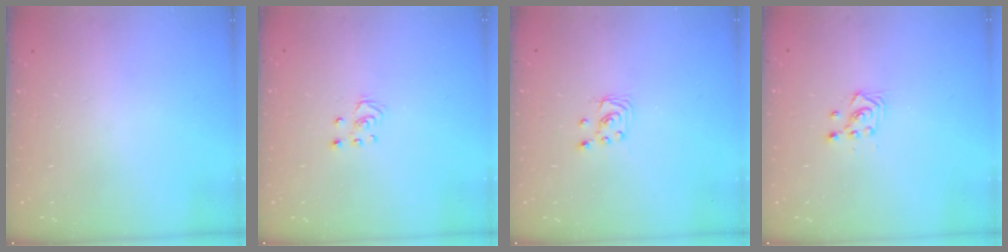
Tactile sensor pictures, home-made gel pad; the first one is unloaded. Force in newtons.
{"total": 2.5, "press": 2.5, "slide": 0.2}
{"total": 2.2, "press": 2.2, "slide": 0.2}
{"total": 3.0, "press": 3.0, "slide": 0.5}